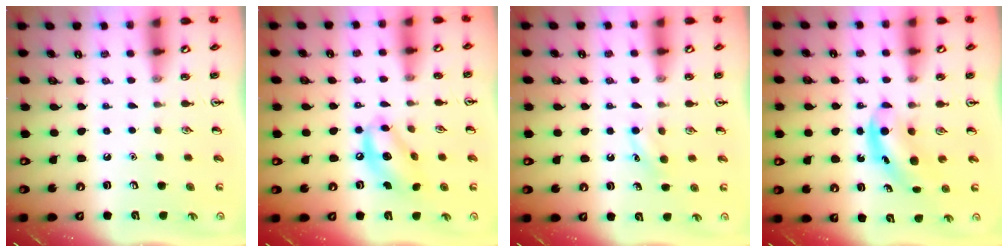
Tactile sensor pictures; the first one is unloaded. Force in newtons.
{"total": 11.2, "press": 10.9, "slide": 2.5}
{"total": 4.4, "press": 4.2, "slide": 1.3}
{"total": 5.1, "press": 5.0, "slide": 0.9}